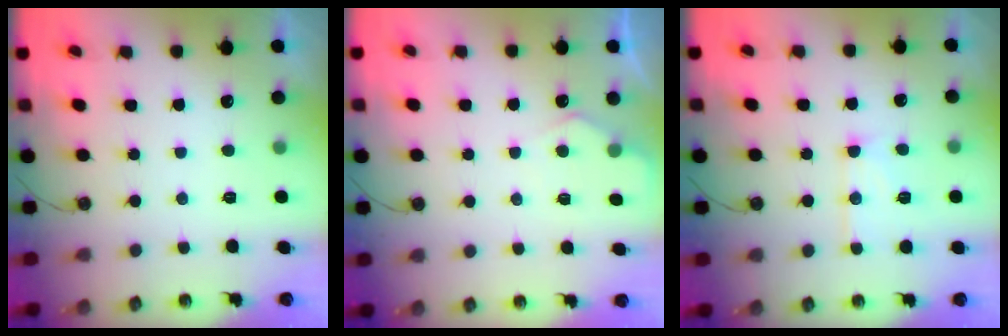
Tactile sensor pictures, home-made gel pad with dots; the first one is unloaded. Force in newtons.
{"total": 4.4, "press": 4.4, "slide": 0.6}
{"total": 10.2, "press": 10.1, "slide": 0.8}